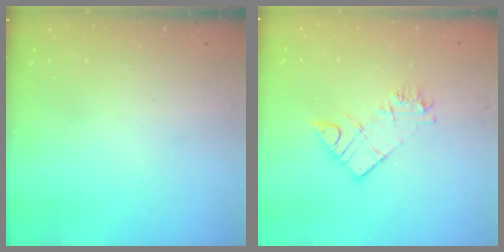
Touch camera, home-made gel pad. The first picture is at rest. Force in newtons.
{"total": 10.0, "press": 9.9, "slide": 0.9}